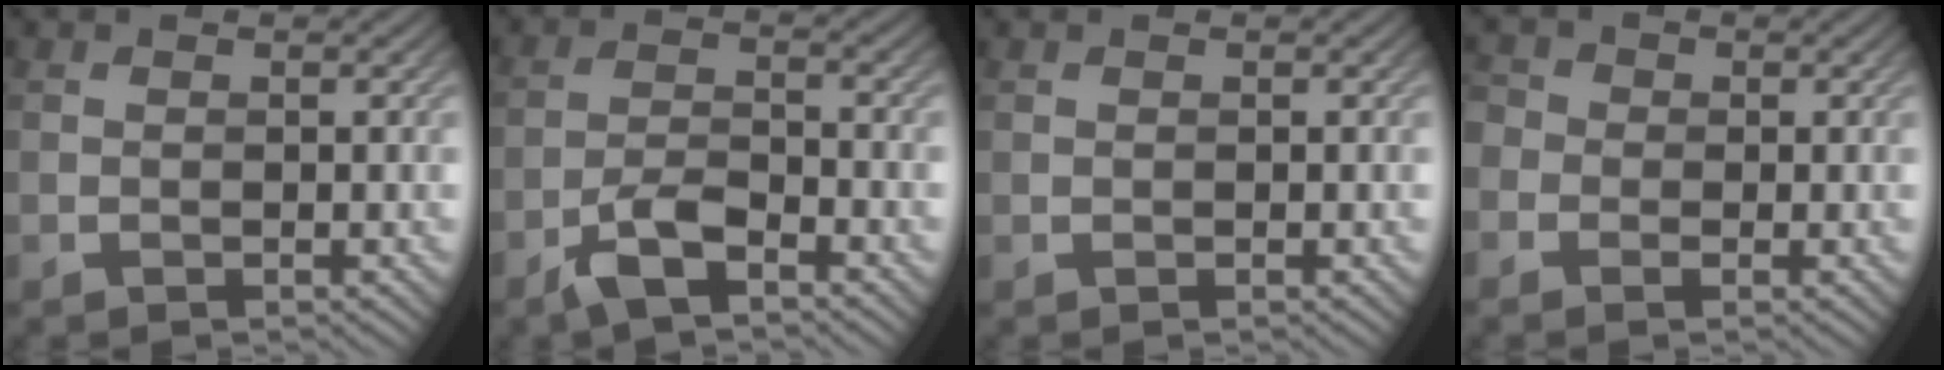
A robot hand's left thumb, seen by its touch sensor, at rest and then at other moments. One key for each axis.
{"total": 4.9, "fx": -3.7, "fy": 1.4, "fz": 3.0, "tx": -0.062, "ty": -0.002, "tz": -0.079}
{"total": 0.0}
{"total": 2.8, "fx": -0.9, "fy": 2.5, "fz": 1.0, "tx": -0.017, "ty": 0.003, "tz": -0.029}